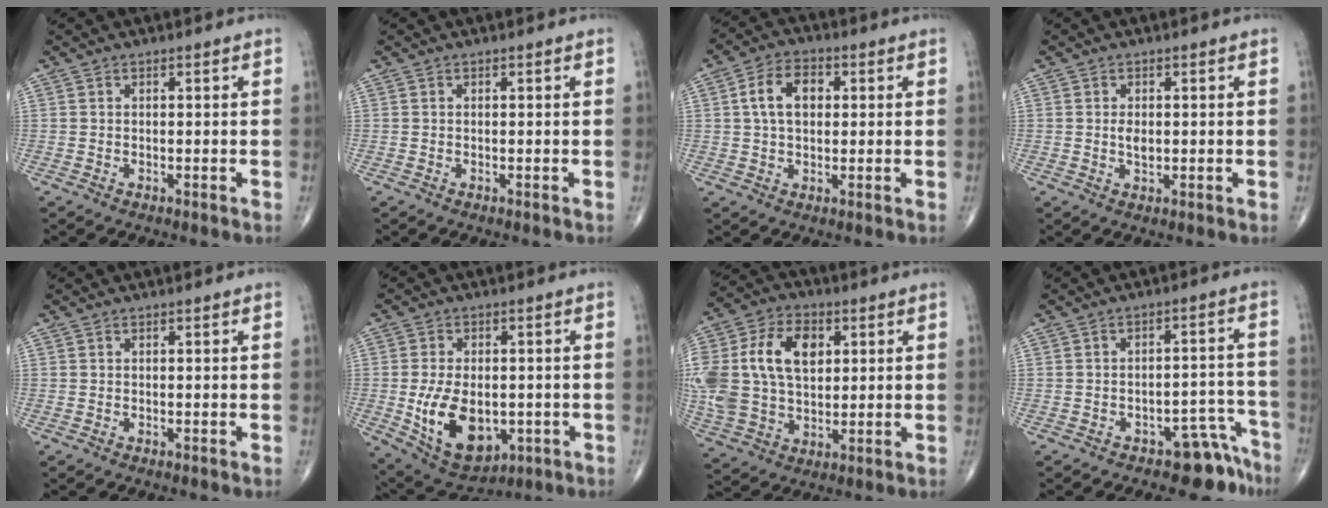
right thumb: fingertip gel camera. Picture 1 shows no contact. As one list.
[{"total": 0.0}, {"total": 8.1, "force": [1.5, 5.3, 5.9], "torque": [-0.093, 0.013, 0.023]}, {"total": 2.3, "force": [0.1, 1.3, 1.9], "torque": [-0.034, -0.003, 0.001]}, {"total": 0.0}, {"total": 14.4, "force": [-2.7, 8.9, 11.0], "torque": [-0.167, -0.004, -0.021]}, {"total": 21.1, "force": [4.1, 14.2, 15.0], "torque": [-0.325, 0.012, 0.079]}, {"total": 6.7, "force": [-5.4, 3.3, 2.2], "torque": [0.006, 0.079, -0.073]}]